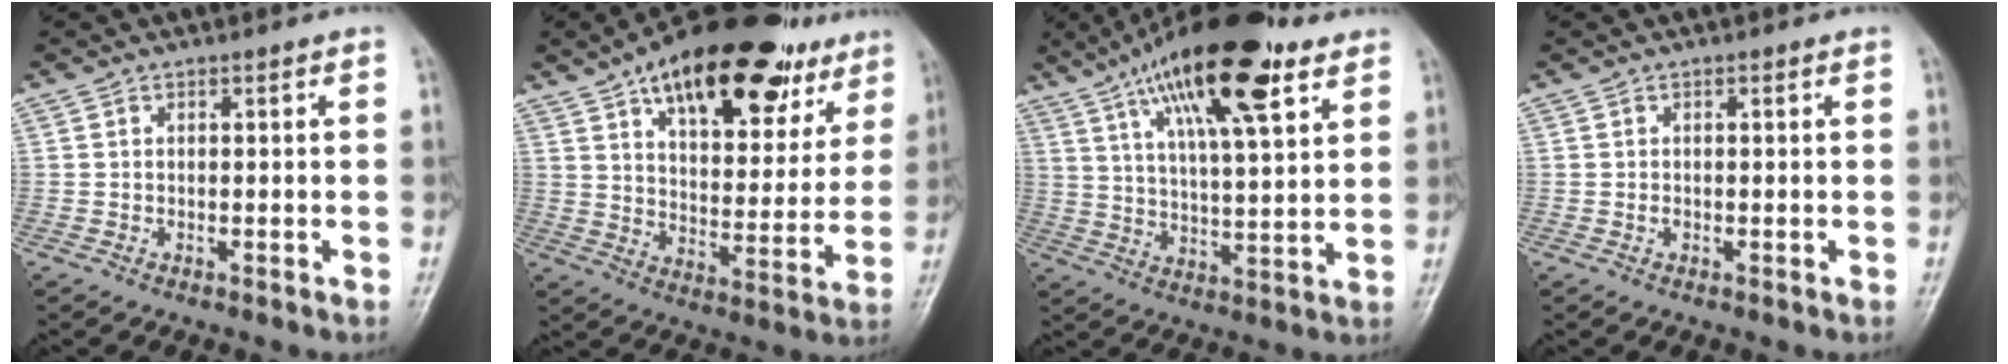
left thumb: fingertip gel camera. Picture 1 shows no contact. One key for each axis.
{"total": 26.5, "fx": 16.0, "fy": 12.0, "fz": 17.3, "tx": -0.219, "ty": -0.028, "tz": 0.240}
{"total": 21.5, "fx": 11.8, "fy": 6.4, "fz": 16.8, "tx": -0.267, "ty": -0.021, "tz": 0.197}
{"total": 0.7, "fx": 0.0, "fy": 0.5, "fz": 0.5, "tx": -0.006, "ty": 0.001, "tz": -0.002}